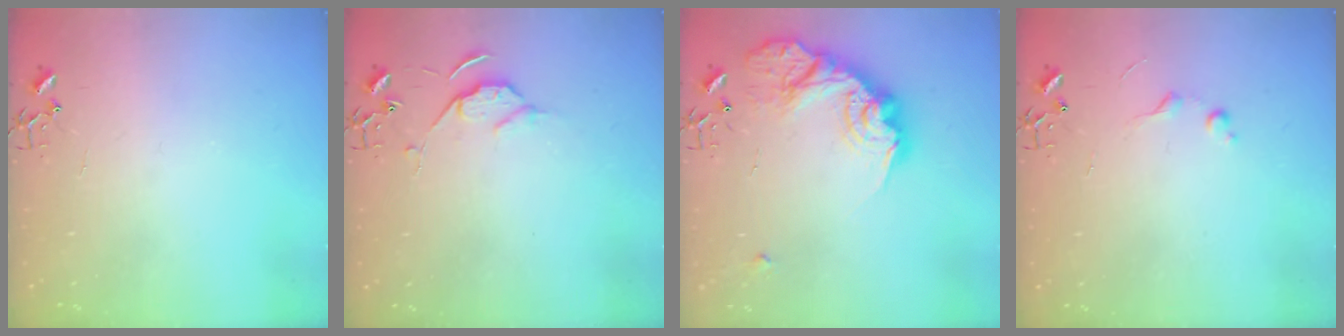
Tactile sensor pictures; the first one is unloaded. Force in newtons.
{"total": 5.7, "press": 5.7, "slide": 0.8}
{"total": 19.4, "press": 19.3, "slide": 1.5}
{"total": 6.8, "press": 6.7, "slide": 0.8}